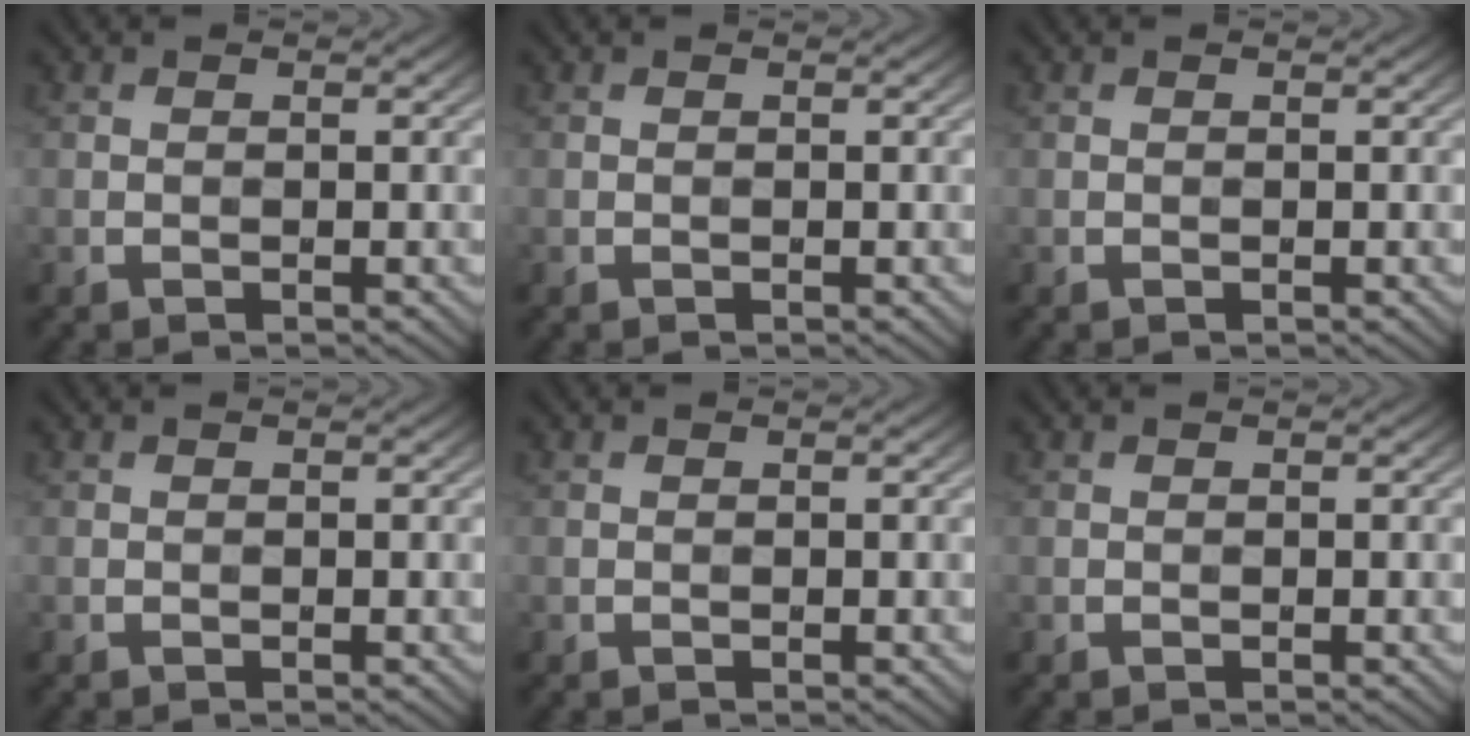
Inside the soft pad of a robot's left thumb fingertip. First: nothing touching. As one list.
[{"total": 0.0}, {"total": 0.0}, {"total": 0.0}, {"total": 0.0}, {"total": 0.0}]